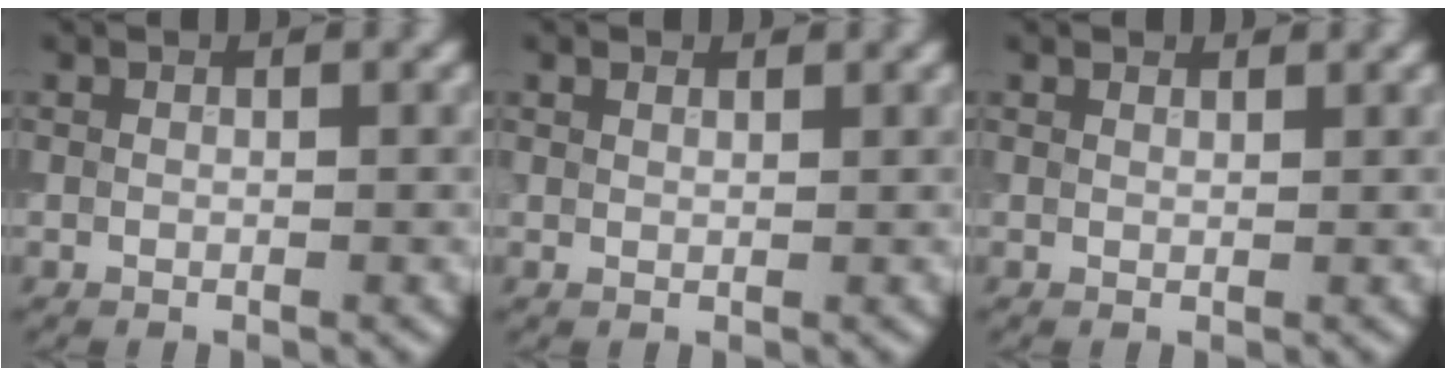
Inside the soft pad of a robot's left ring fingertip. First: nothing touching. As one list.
[{"total": 0.9, "force": [0.7, 0.4, 0.4], "torque": [-0.011, 0.002, 0.010]}, {"total": 1.2, "force": [1.1, 0.4, 0.3], "torque": [-0.009, -0.002, 0.013]}]